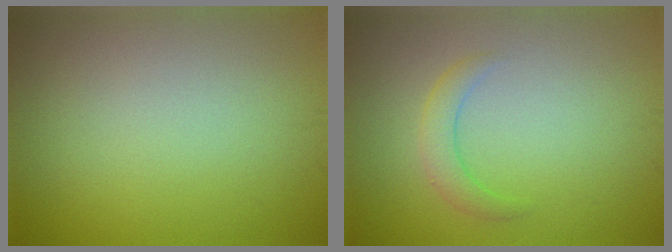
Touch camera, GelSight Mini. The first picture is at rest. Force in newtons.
{"total": 1.9, "press": 1.9, "slide": 0.2}